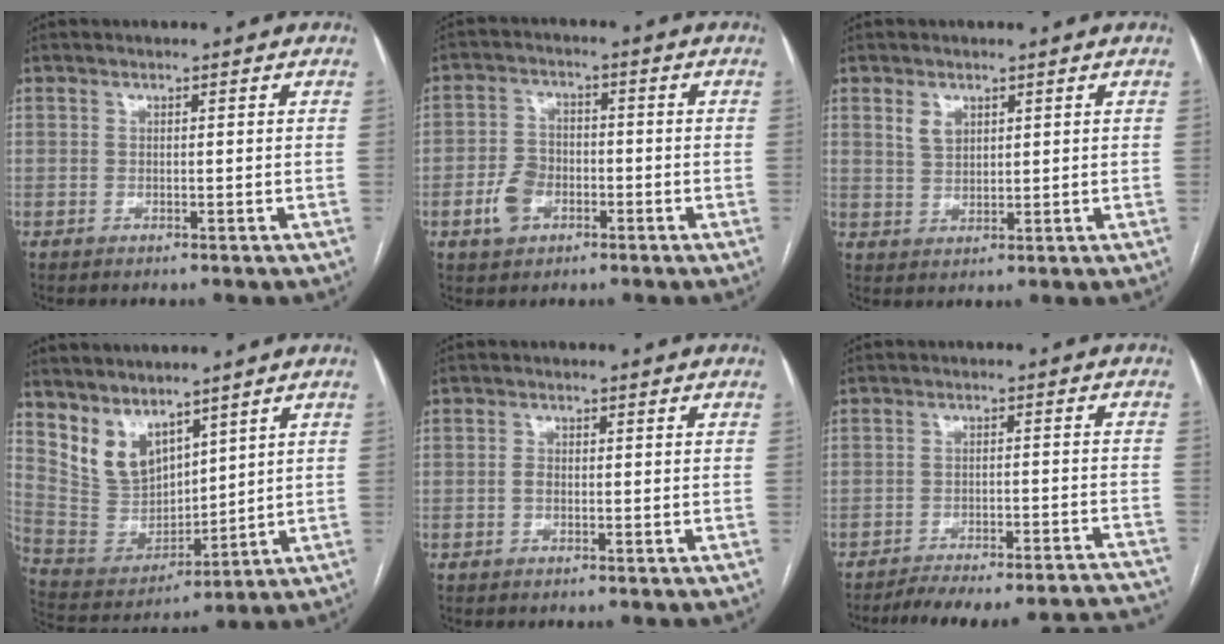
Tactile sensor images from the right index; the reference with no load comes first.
{"total": 6.0, "force": [-2.4, 4.3, 3.5], "torque": [-0.075, 0.008, -0.040]}
{"total": 3.2, "force": [1.7, 2.0, 1.8], "torque": [-0.037, 0.002, 0.039]}
{"total": 9.6, "force": [6.8, 5.3, 4.1], "torque": [-0.095, 0.011, 0.159]}
{"total": 1.1, "force": [-0.2, 0.6, 0.9], "torque": [-0.016, 0.002, -0.004]}
{"total": 20.3, "force": [-19.4, 1.8, 5.9], "torque": [-0.042, 0.007, -0.244]}